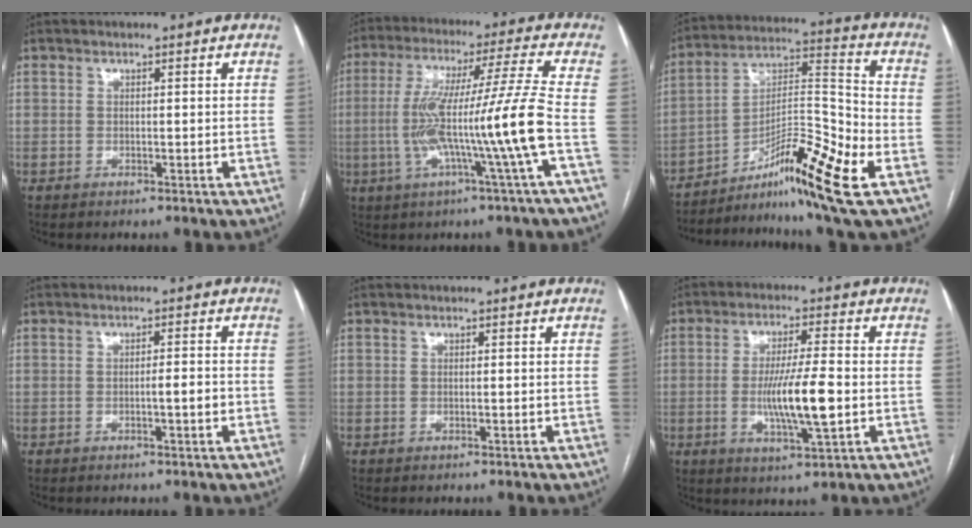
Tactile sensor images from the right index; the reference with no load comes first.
{"total": 14.9, "force": [-3.4, -2.5, 14.3], "torque": [-0.262, 0.005, -0.065]}
{"total": 18.1, "force": [-9.1, 1.0, 15.6], "torque": [-0.272, -0.002, -0.146]}
{"total": 2.4, "force": [-0.7, 0.1, 2.2], "torque": [-0.034, 0.000, -0.013]}
{"total": 0.0}
{"total": 9.6, "force": [-1.5, 0.6, 9.5], "torque": [-0.175, -0.012, -0.027]}